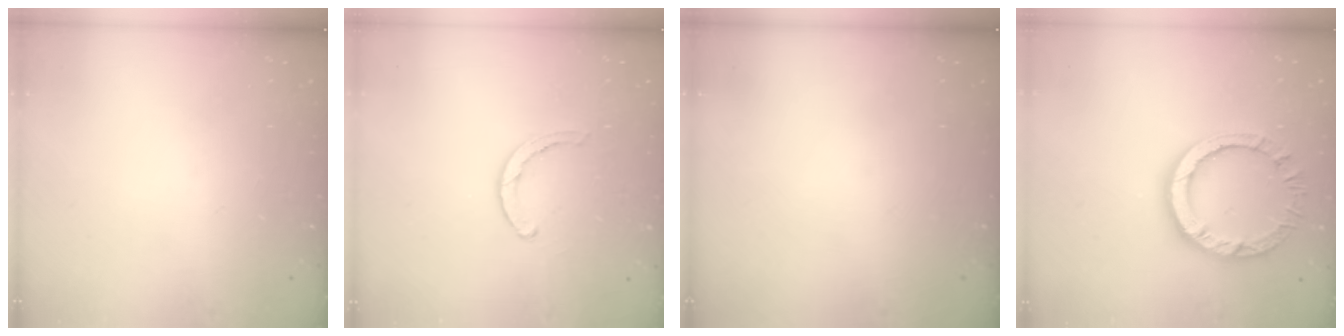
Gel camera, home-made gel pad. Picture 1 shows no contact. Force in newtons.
{"total": 2.8, "press": 2.8, "slide": 0.2}
{"total": 0.0}
{"total": 11.5, "press": 11.5, "slide": 0.8}